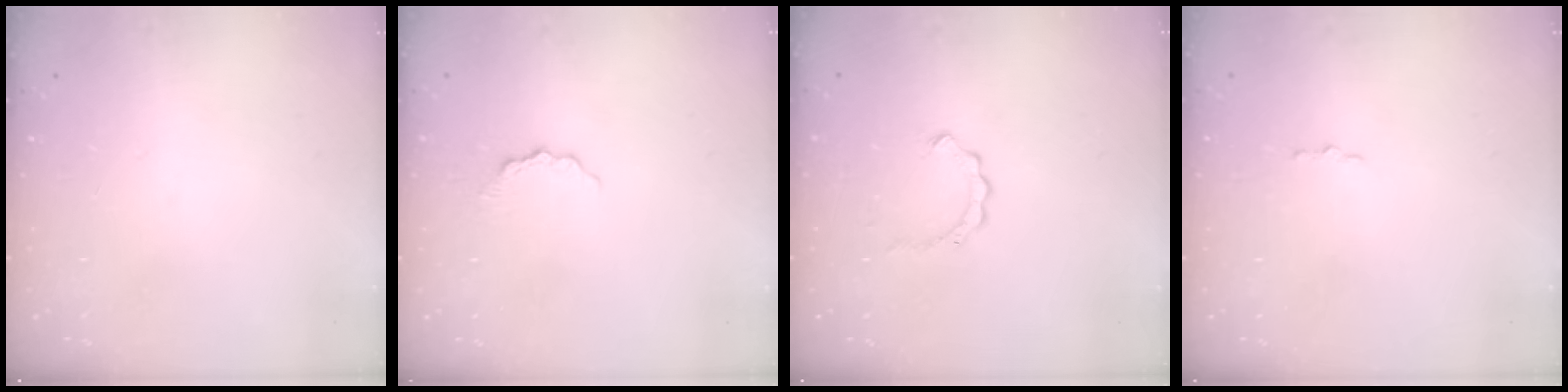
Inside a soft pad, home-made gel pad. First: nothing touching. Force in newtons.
{"total": 5.1, "press": 5.0, "slide": 0.4}
{"total": 2.6, "press": 2.6, "slide": 0.3}
{"total": 1.5, "press": 1.5, "slide": 0.2}